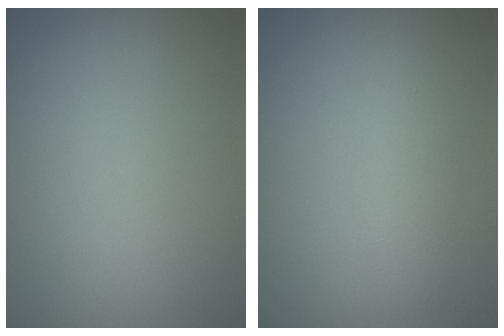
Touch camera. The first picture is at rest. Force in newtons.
{"total": 2.2, "press": 2.2, "slide": 0.1}